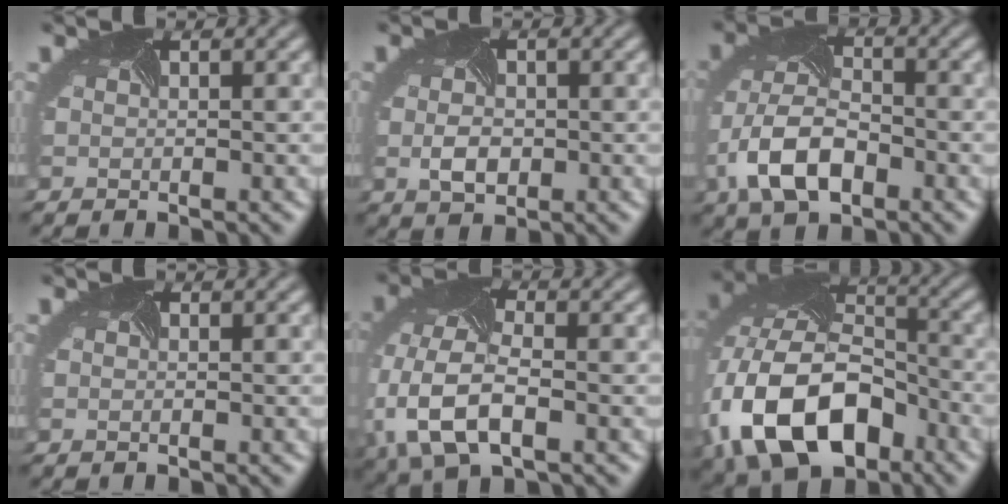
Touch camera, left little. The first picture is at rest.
{"total": 2.5, "force": [-0.4, 1.7, 1.8], "torque": [-0.039, -0.005, -0.008]}
{"total": 7.5, "force": [-3.2, 4.2, 5.3], "torque": [-0.126, -0.010, -0.068]}
{"total": 0.7, "force": [0.1, 0.4, 0.5], "torque": [-0.005, -0.005, 0.001]}
{"total": 8.8, "force": [-2.6, 5.0, 6.8], "torque": [-0.166, -0.017, -0.053]}
{"total": 15.4, "force": [-6.0, 10.0, 10.0], "torque": [-0.225, -0.028, -0.106]}